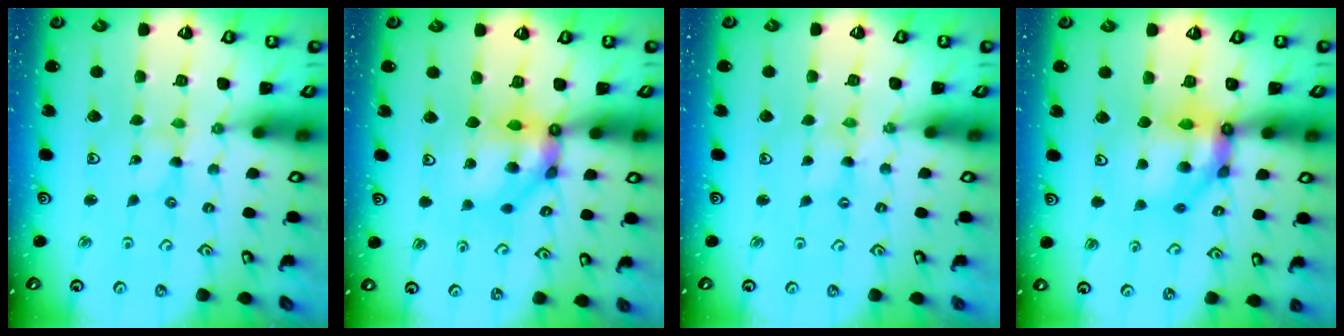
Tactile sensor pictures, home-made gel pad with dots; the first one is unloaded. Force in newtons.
{"total": 10.3, "press": 10.3, "slide": 1.0}
{"total": 0.0}
{"total": 10.4, "press": 10.4, "slide": 1.2}